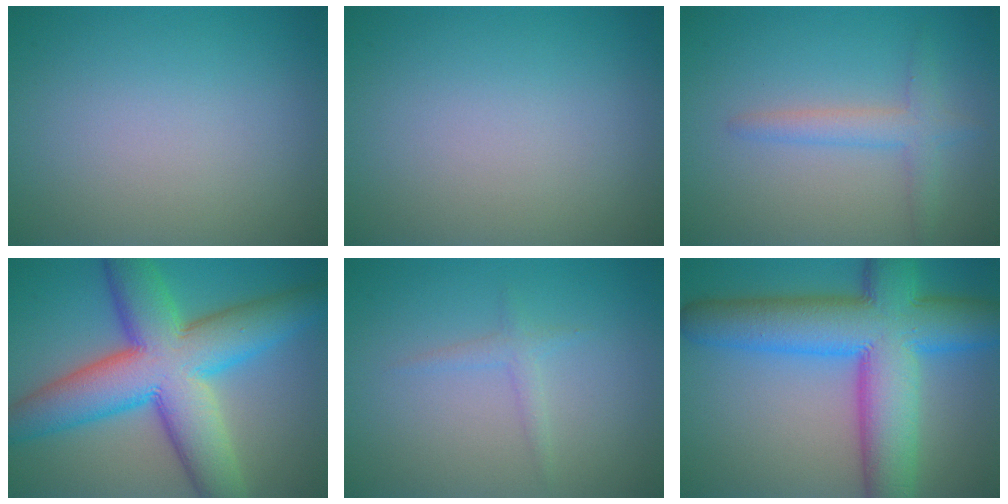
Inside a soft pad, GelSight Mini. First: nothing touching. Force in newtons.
{"total": 0.0}
{"total": 2.4, "press": 2.4, "slide": 0.2}
{"total": 12.9, "press": 12.9, "slide": 0.2}
{"total": 1.1, "press": 1.1, "slide": 0.1}
{"total": 13.3, "press": 13.3, "slide": 0.2}